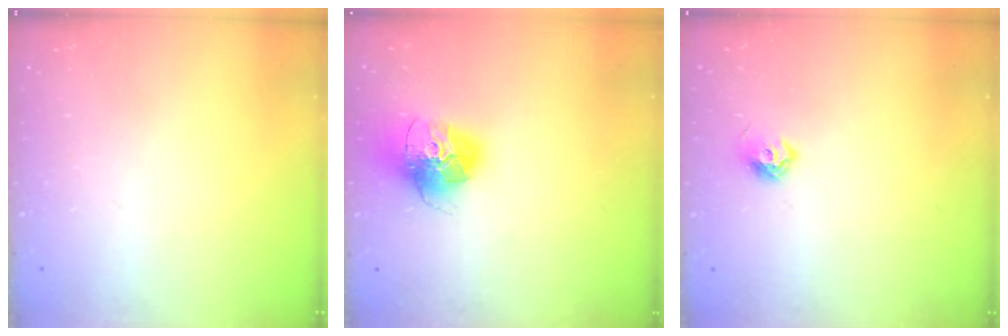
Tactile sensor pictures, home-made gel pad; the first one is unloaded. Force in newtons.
{"total": 15.6, "press": 15.5, "slide": 1.4}
{"total": 6.8, "press": 6.7, "slide": 1.1}